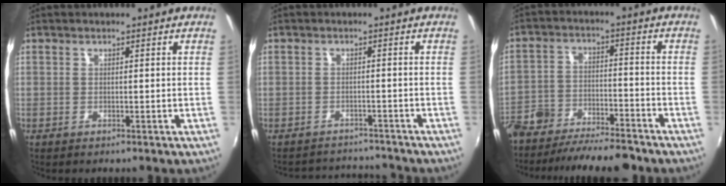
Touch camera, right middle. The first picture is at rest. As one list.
[{"total": 6.2, "force": [-5.6, 2.6, 0.4], "torque": [-0.017, 0.024, -0.081]}, {"total": 16.7, "force": [-13.8, 5.3, 7.8], "torque": [-0.176, -0.017, -0.219]}]